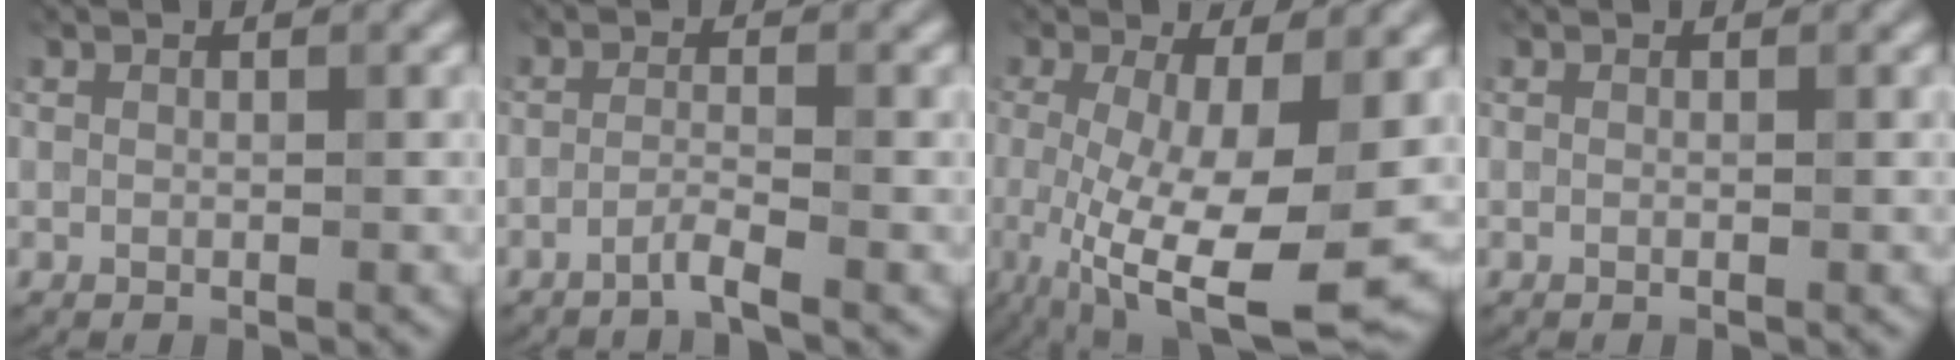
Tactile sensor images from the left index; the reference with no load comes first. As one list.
[{"total": 1.8, "force": [-1.3, 0.0, 1.3], "torque": [-0.019, 0.004, -0.035]}, {"total": 11.3, "force": [-2.8, 3.3, 10.4], "torque": [-0.191, -0.032, -0.037]}, {"total": 0.0}]